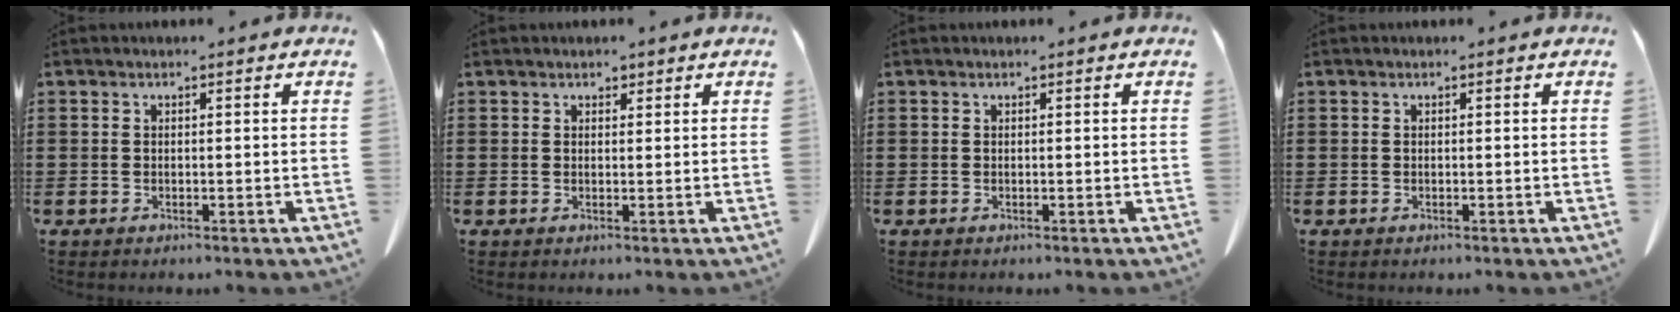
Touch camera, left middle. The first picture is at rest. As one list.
[{"total": 1.2, "force": [1.0, 0.6, 0.2], "torque": [-0.006, 0.004, 0.019]}, {"total": 0.0}, {"total": 0.0}]